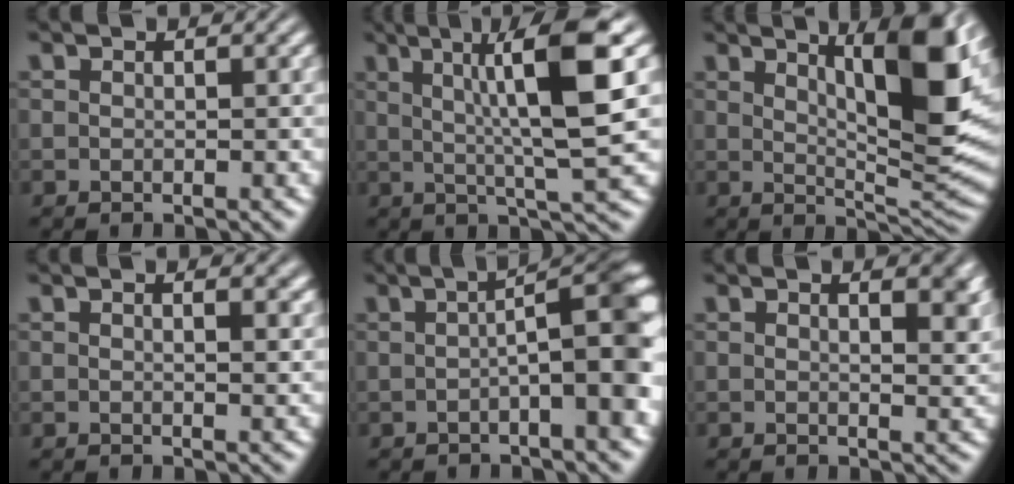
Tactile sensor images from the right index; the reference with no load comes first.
{"total": 8.7, "force": [3.2, -0.4, 8.0], "torque": [-0.099, 0.012, 0.047]}
{"total": 10.3, "force": [3.7, 1.5, 9.5], "torque": [-0.107, 0.006, 0.063]}
{"total": 1.5, "force": [1.0, -0.2, 1.0], "torque": [-0.011, -0.003, 0.015]}
{"total": 8.2, "force": [-0.6, 2.0, 7.9], "torque": [-0.075, -0.003, -0.009]}
{"total": 2.4, "force": [1.2, -0.4, 2.0], "torque": [-0.017, -0.007, 0.020]}